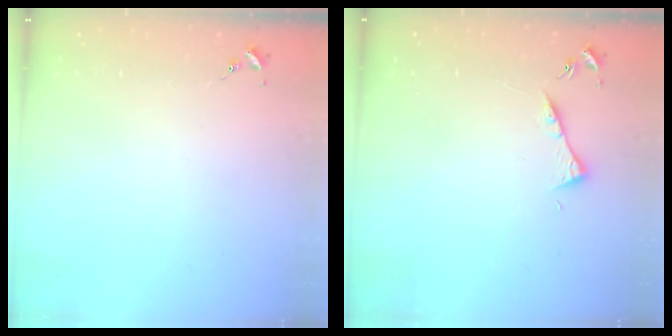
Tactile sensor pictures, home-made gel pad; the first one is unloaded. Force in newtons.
{"total": 4.2, "press": 4.1, "slide": 0.5}